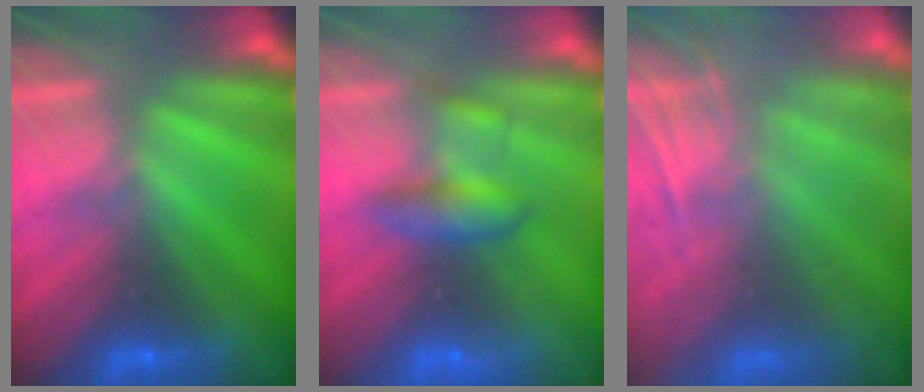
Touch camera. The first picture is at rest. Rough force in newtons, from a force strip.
{"total": 2.1}
{"total": 10.3}